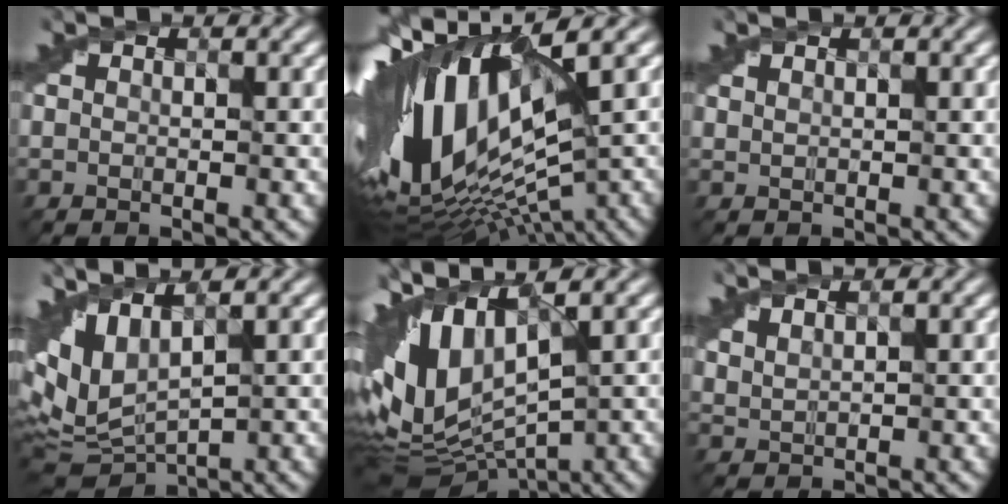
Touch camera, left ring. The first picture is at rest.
{"total": 16.7, "force": [0.7, 7.9, 14.6], "torque": [-0.320, -0.012, 0.041]}
{"total": 0.8, "force": [0.8, 0.2, 0.1], "torque": [-0.001, 0.002, 0.016]}
{"total": 9.5, "force": [2.1, 5.4, 7.5], "torque": [-0.176, 0.004, 0.073]}
{"total": 13.6, "force": [1.2, 7.4, 11.3], "torque": [-0.253, 0.000, 0.061]}
{"total": 2.3, "force": [1.9, 0.7, 0.9], "torque": [-0.014, 0.019, 0.033]}